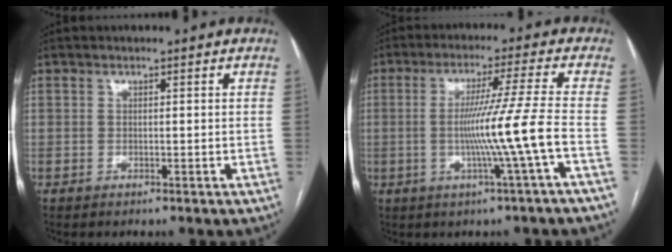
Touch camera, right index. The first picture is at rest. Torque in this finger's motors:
{"motor_torque": [1.24, -0.32, 0.66, 0.20]}